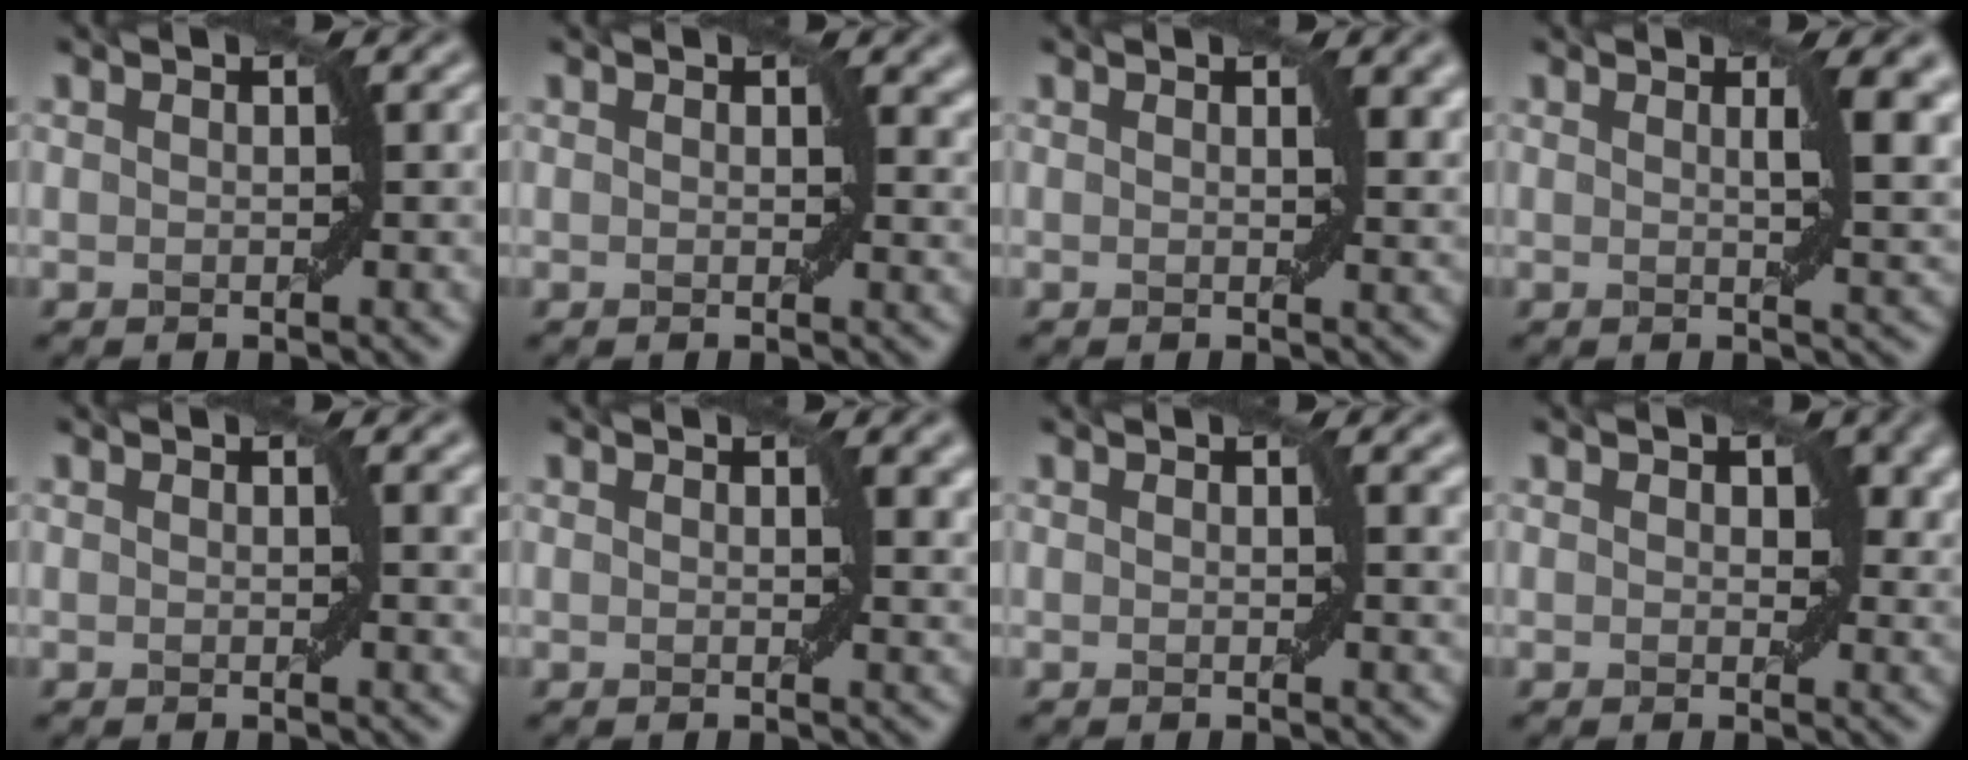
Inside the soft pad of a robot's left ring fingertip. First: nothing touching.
{"total": 1.7, "force": [0.7, 1.0, 1.2], "torque": [-0.009, -0.005, 0.010]}
{"total": 2.3, "force": [1.0, 0.7, 1.9], "torque": [-0.020, -0.001, 0.018]}
{"total": 4.9, "force": [1.5, 1.4, 4.4], "torque": [-0.046, 0.006, 0.023]}
{"total": 1.2, "force": [0.5, 0.1, 1.0], "torque": [-0.011, -0.001, 0.009]}
{"total": 2.2, "force": [1.0, 0.6, 1.8], "torque": [-0.017, -0.002, 0.017]}
{"total": 1.2, "force": [0.6, 0.2, 1.1], "torque": [-0.011, -0.001, 0.010]}
{"total": 3.0, "force": [1.0, 1.8, 2.2], "torque": [-0.026, -0.002, 0.012]}